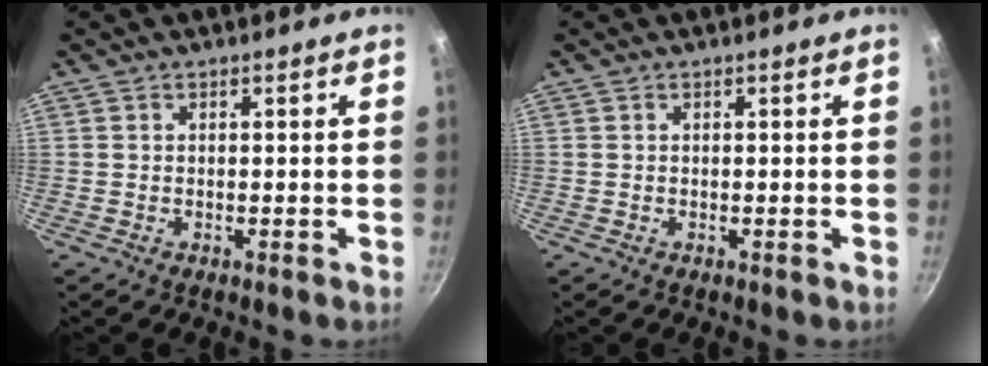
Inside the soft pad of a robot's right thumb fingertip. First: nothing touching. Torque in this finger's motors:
{"motor_torque": [0.00, 0.00, 0.02, 0.00, 0.00]}